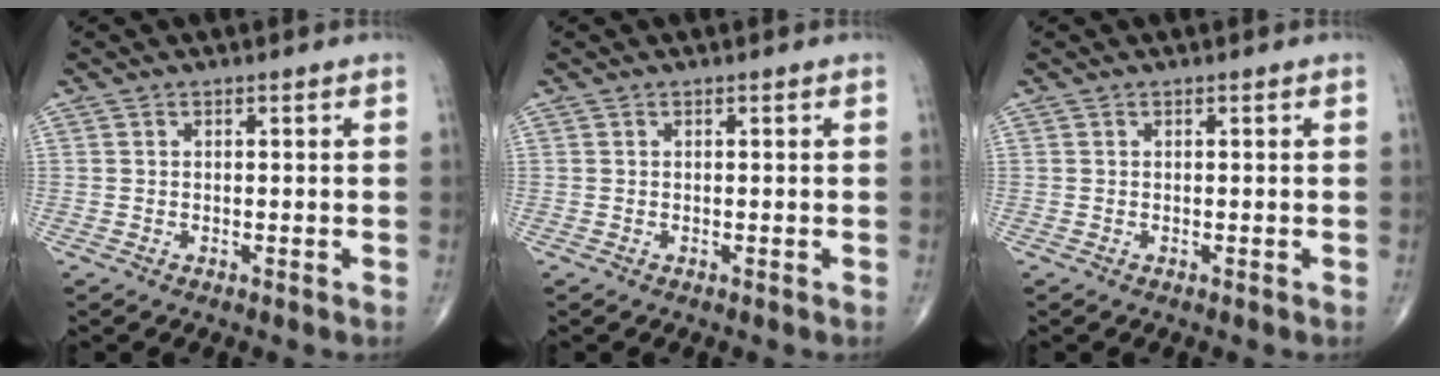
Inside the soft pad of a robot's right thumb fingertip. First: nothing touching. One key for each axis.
{"total": 0.0}
{"total": 0.0}